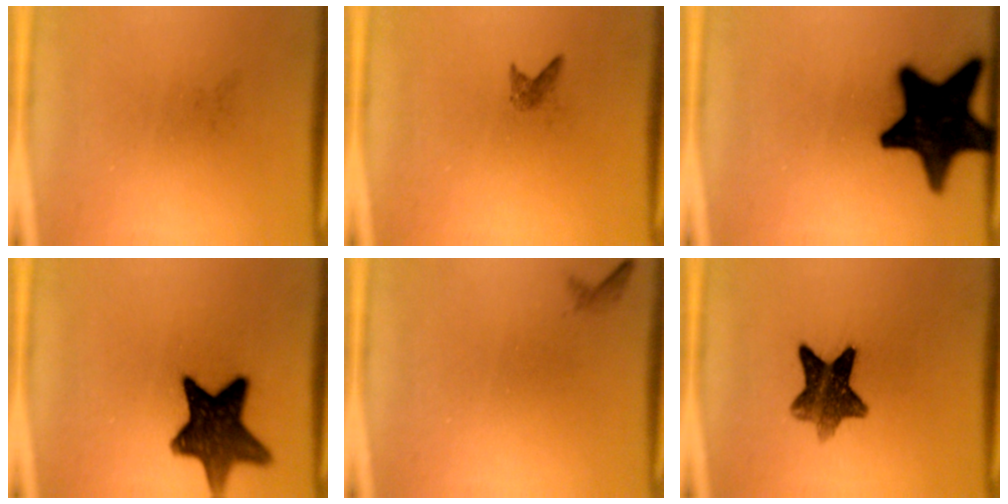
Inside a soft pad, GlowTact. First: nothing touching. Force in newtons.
{"total": 0.9}
{"total": 19.1}
{"total": 13.1}
{"total": 0.6}
{"total": 8.7}